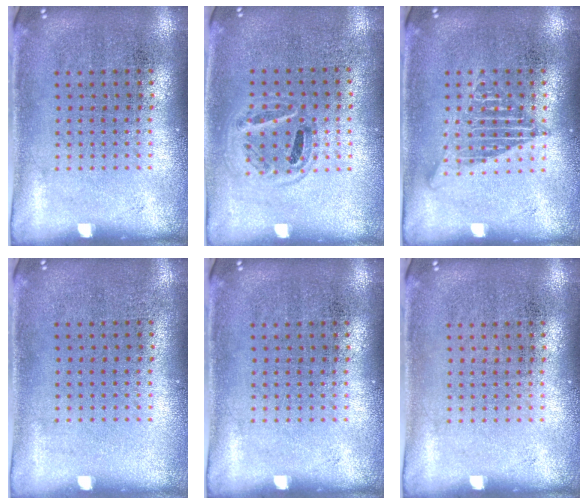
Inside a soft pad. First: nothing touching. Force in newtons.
{"total": 0.9, "press": 0.8, "slide": 0.3}
{"total": 2.2, "press": 2.2, "slide": 0.2}
{"total": 0.0}
{"total": 0.0}
{"total": 0.0}